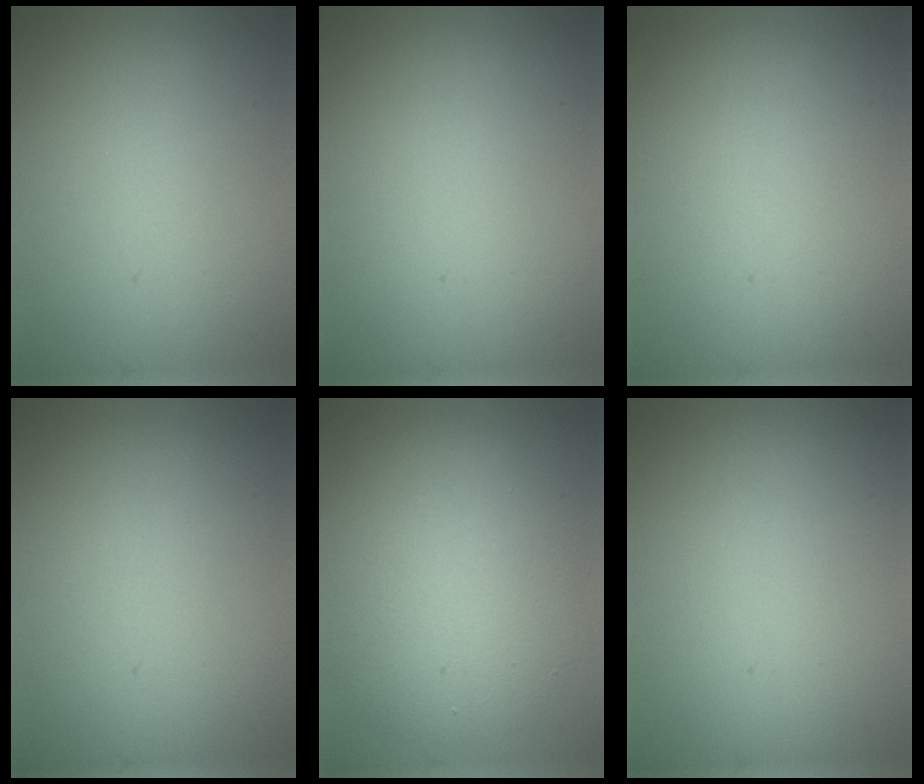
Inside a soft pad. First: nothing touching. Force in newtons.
{"total": 0.0}
{"total": 0.0}
{"total": 0.0}
{"total": 7.1, "press": 7.1, "slide": 0.5}
{"total": 0.0}